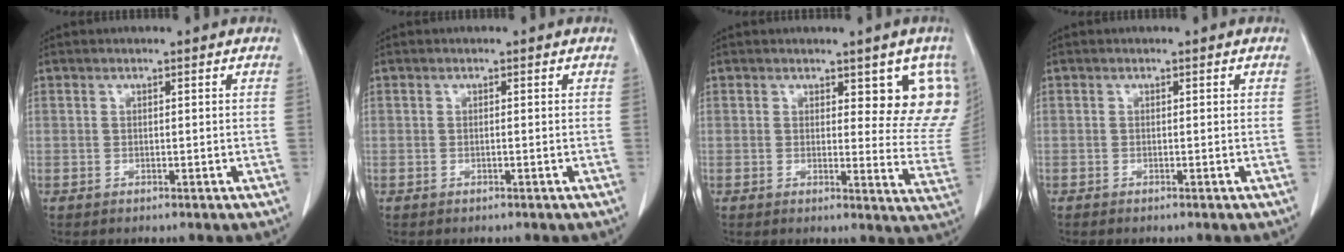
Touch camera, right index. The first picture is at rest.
{"total": 0.0}
{"total": 9.6, "force": [5.5, 3.6, 6.9], "torque": [-0.050, -0.026, 0.054]}
{"total": 0.0}